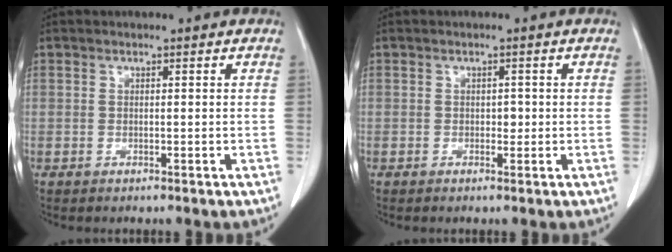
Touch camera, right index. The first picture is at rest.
{"total": 1.0, "force": [0.1, 0.8, 0.7], "torque": [-0.005, 0.004, 0.004]}